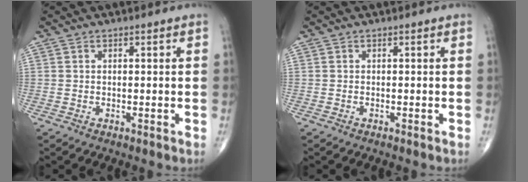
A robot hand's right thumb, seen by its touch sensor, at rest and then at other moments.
{"total": 0.0}